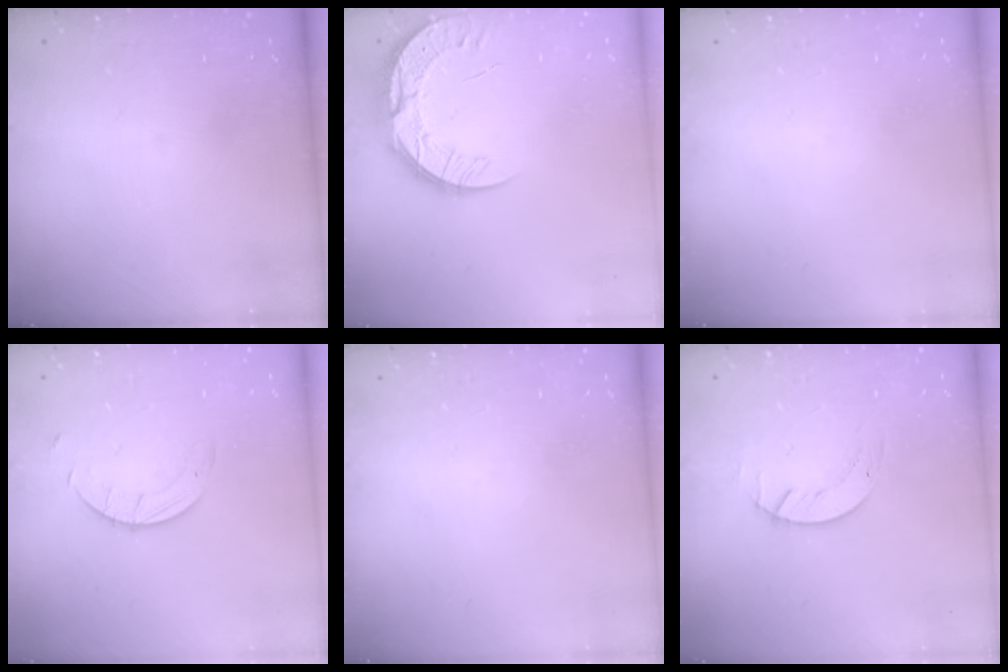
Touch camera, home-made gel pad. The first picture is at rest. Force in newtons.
{"total": 13.0, "press": 12.9, "slide": 1.0}
{"total": 0.0}
{"total": 2.6, "press": 2.6, "slide": 0.2}
{"total": 0.0}
{"total": 2.0, "press": 2.0, "slide": 0.2}